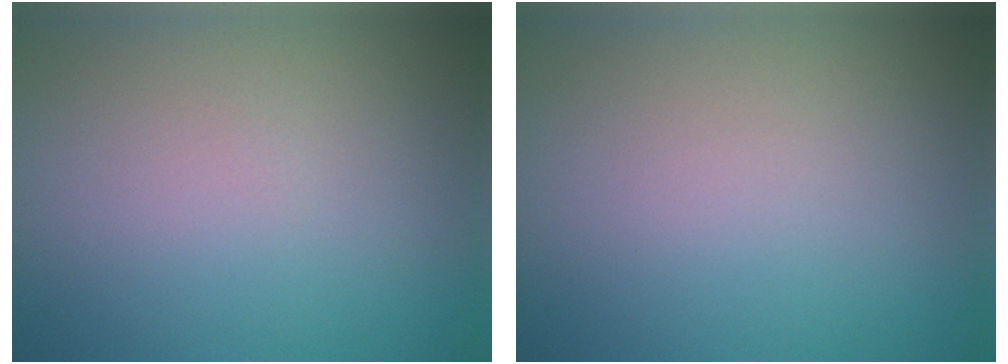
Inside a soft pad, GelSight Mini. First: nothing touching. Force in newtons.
{"total": 0.0}